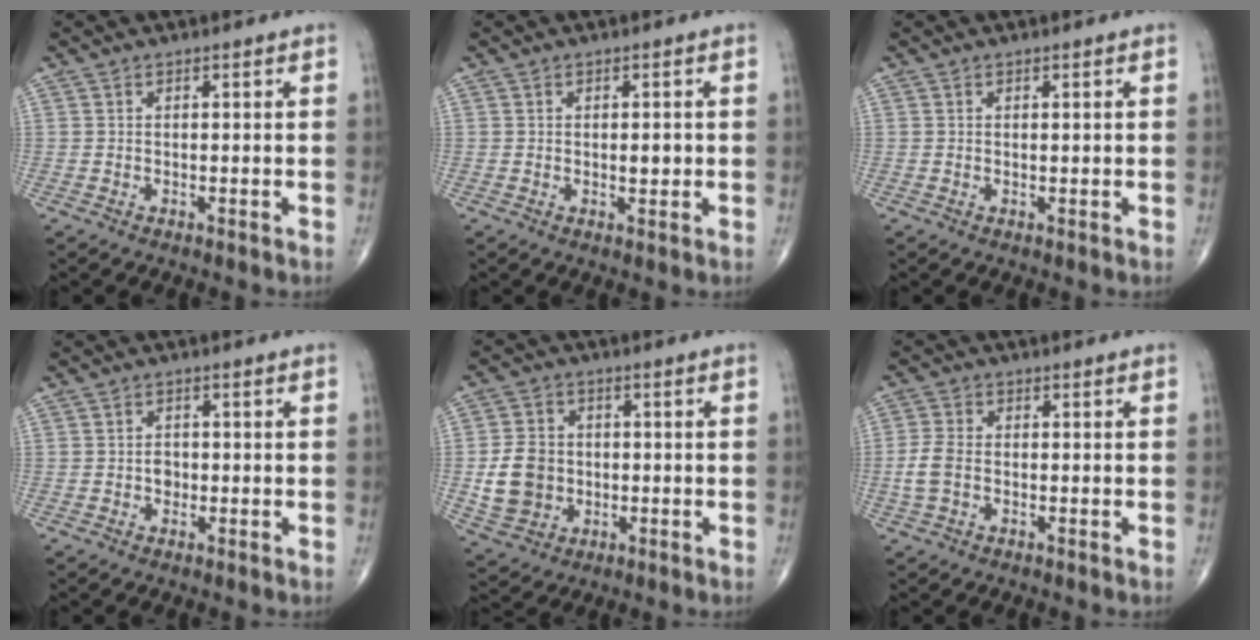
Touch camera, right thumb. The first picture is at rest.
{"total": 2.1, "force": [0.0, 1.0, 1.9], "torque": [-0.020, 0.000, -0.001]}
{"total": 0.5, "force": [0.1, 0.2, 0.5], "torque": [-0.006, -0.001, 0.002]}
{"total": 1.7, "force": [-0.4, 1.4, 0.9], "torque": [-0.006, 0.006, -0.008]}
{"total": 9.3, "force": [-1.0, 7.8, 4.9], "torque": [-0.072, 0.008, -0.012]}
{"total": 4.4, "force": [-0.9, 2.8, 3.3], "torque": [-0.083, 0.012, -0.021]}